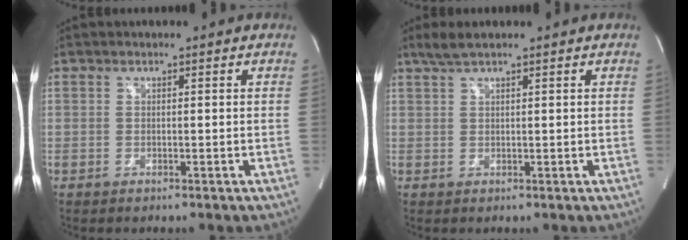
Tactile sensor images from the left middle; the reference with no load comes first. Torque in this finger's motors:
{"motor_torque": [0.11, -0.05, 0.00, 0.01]}